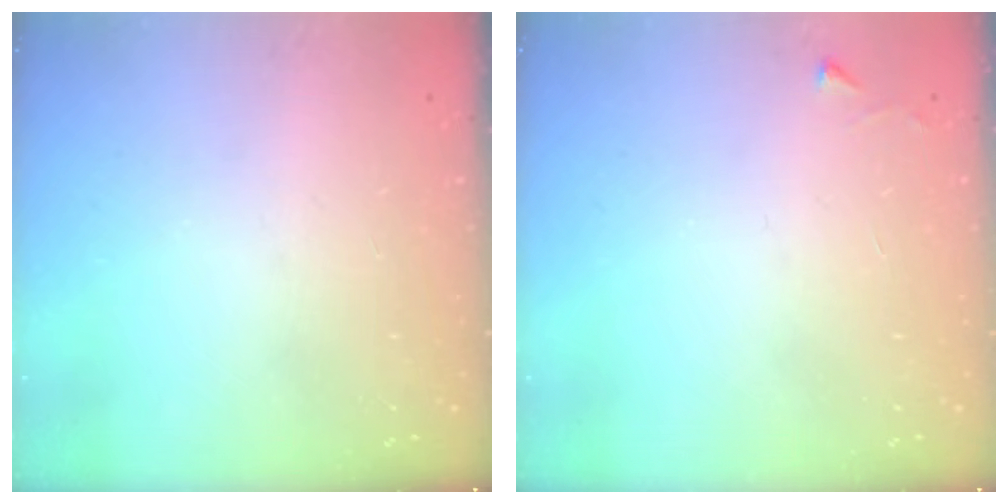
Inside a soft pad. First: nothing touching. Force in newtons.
{"total": 2.3, "press": 2.3, "slide": 0.4}